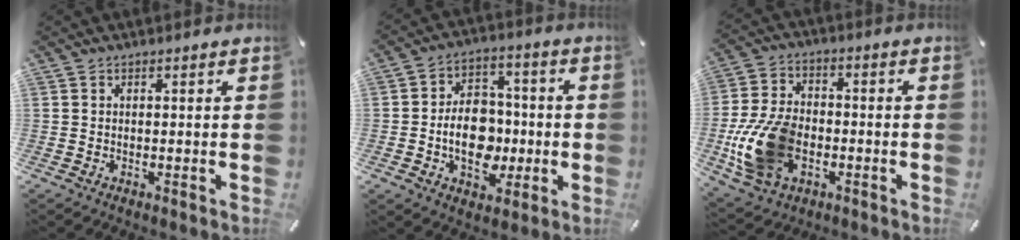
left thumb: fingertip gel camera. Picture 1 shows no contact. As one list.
[{"total": 12.8, "force": [-2.5, 9.5, 8.2], "torque": [-0.133, 0.007, -0.044]}, {"total": 15.9, "force": [-4.0, 11.2, 10.6], "torque": [-0.238, 0.016, -0.070]}]